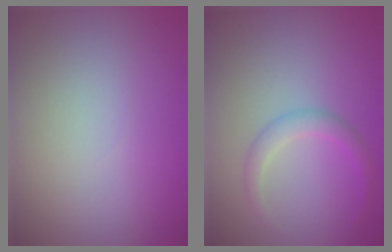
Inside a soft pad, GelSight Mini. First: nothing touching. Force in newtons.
{"total": 1.8, "press": 1.8, "slide": 0.0}